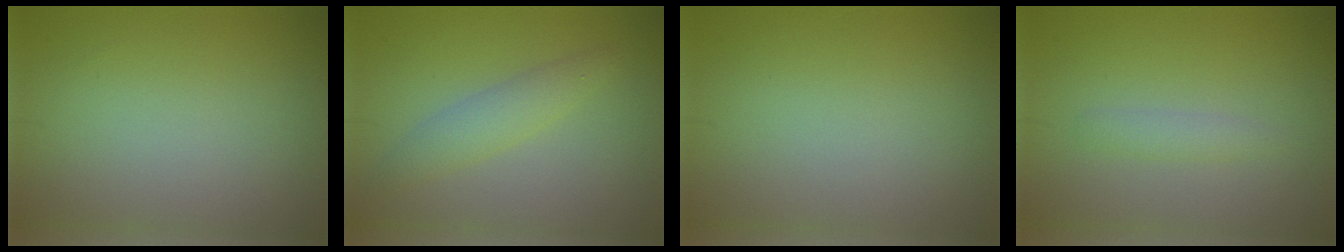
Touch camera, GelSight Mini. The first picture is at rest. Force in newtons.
{"total": 2.4, "press": 2.4, "slide": 0.1}
{"total": 0.0}
{"total": 1.3, "press": 1.3, "slide": 0.1}